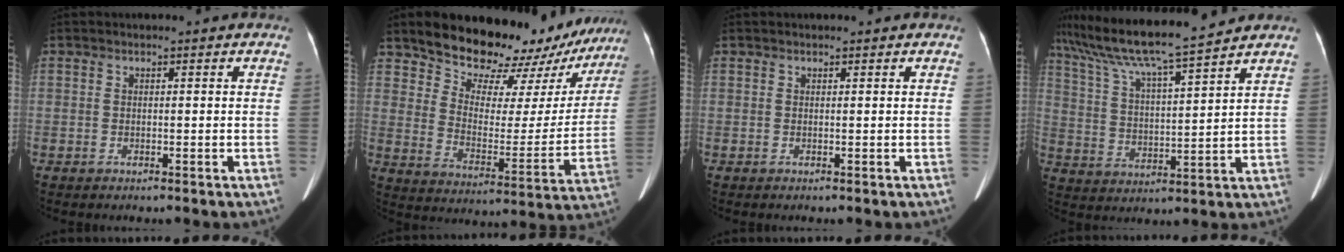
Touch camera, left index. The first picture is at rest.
{"total": 22.3, "force": [19.2, 8.3, 7.5], "torque": [-0.089, -0.034, 0.244]}
{"total": 1.5, "force": [1.4, 0.2, 0.6], "torque": [-0.010, 0.010, 0.015]}
{"total": 15.1, "force": [13.0, -0.8, 7.6], "torque": [-0.140, 0.011, 0.224]}